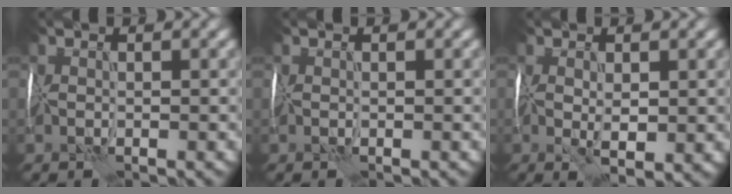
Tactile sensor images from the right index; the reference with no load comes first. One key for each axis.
{"total": 0.0}
{"total": 3.2, "fx": -0.2, "fy": 1.3, "fz": 2.9, "tx": -0.056, "ty": -0.008, "tz": 0.003}